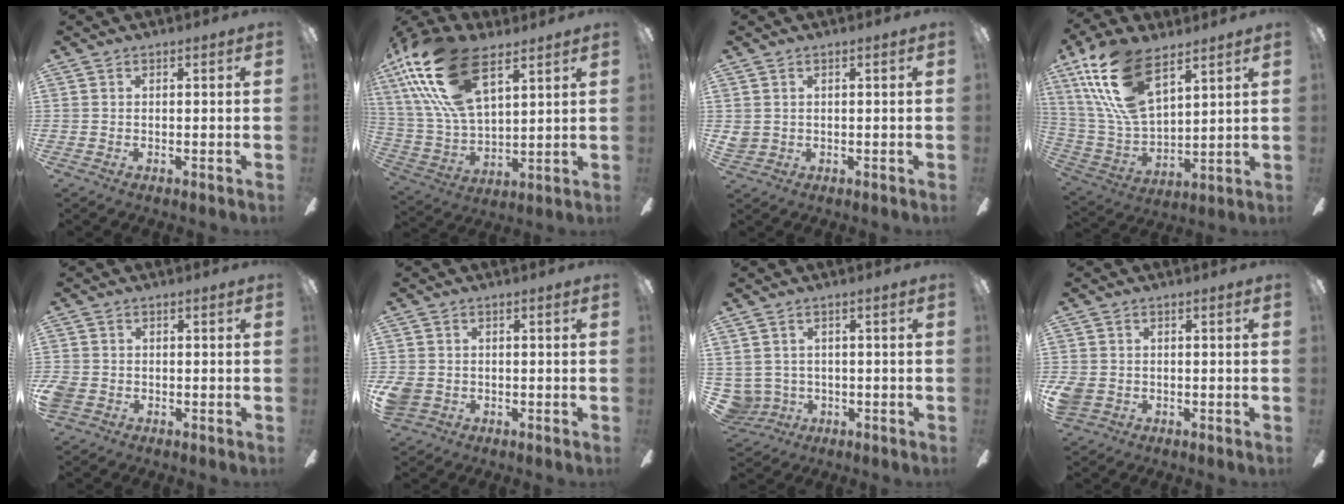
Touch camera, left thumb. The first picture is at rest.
{"total": 22.8, "force": [12.2, 10.9, 15.9], "torque": [-0.343, -0.037, 0.214]}
{"total": 1.8, "force": [0.3, 1.7, 0.6], "torque": [-0.015, 0.004, 0.003]}
{"total": 20.3, "force": [11.6, 9.6, 13.7], "torque": [-0.318, -0.039, 0.207]}
{"total": 3.2, "force": [-1.4, 2.5, 1.3], "torque": [-0.033, 0.006, -0.029]}
{"total": 4.3, "force": [-1.5, 3.6, 1.7], "torque": [-0.048, 0.008, -0.030]}
{"total": 3.9, "force": [-0.1, 3.9, 0.3], "torque": [-0.033, -0.003, -0.002]}
{"total": 3.9, "force": [-1.3, 3.2, 1.6], "torque": [-0.039, 0.007, -0.025]}